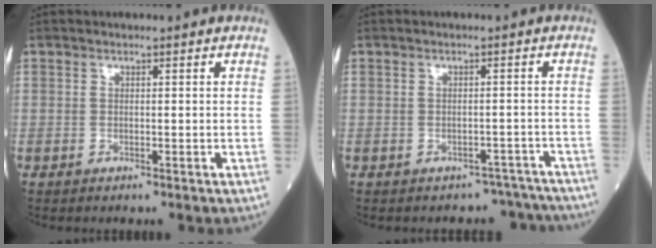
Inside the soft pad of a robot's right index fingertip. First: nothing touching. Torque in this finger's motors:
{"motor_torque": [0.29, -0.19, -0.03, -0.01]}